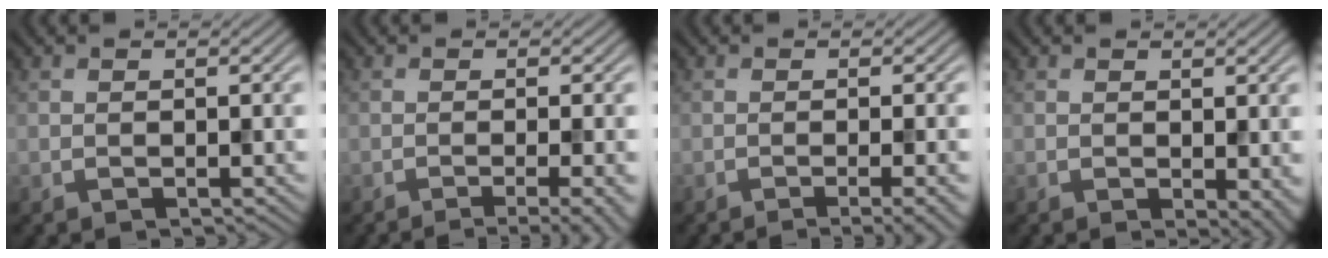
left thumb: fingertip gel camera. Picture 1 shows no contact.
{"total": 4.9, "force": [-2.1, 1.0, 4.3], "torque": [-0.049, -0.001, -0.033]}
{"total": 4.3, "force": [-1.7, 0.9, 3.9], "torque": [-0.045, 0.001, -0.027]}
{"total": 2.7, "force": [-0.3, 1.4, 2.3], "torque": [-0.027, -0.008, -0.002]}